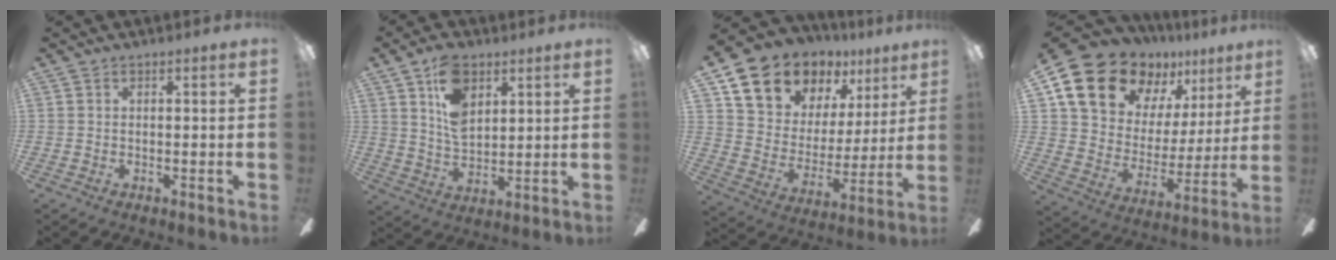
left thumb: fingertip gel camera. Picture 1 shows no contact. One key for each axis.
{"total": 11.4, "fx": 5.6, "fy": 6.9, "fz": 7.0, "tx": -0.119, "ty": -0.007, "tz": 0.104}
{"total": 13.3, "fx": 11.0, "fy": 7.3, "fz": 1.7, "tx": -0.063, "ty": -0.090, "tz": 0.207}
{"total": 18.7, "fx": 13.6, "fy": 11.0, "fz": 6.6, "tx": -0.140, "ty": -0.085, "tz": 0.261}